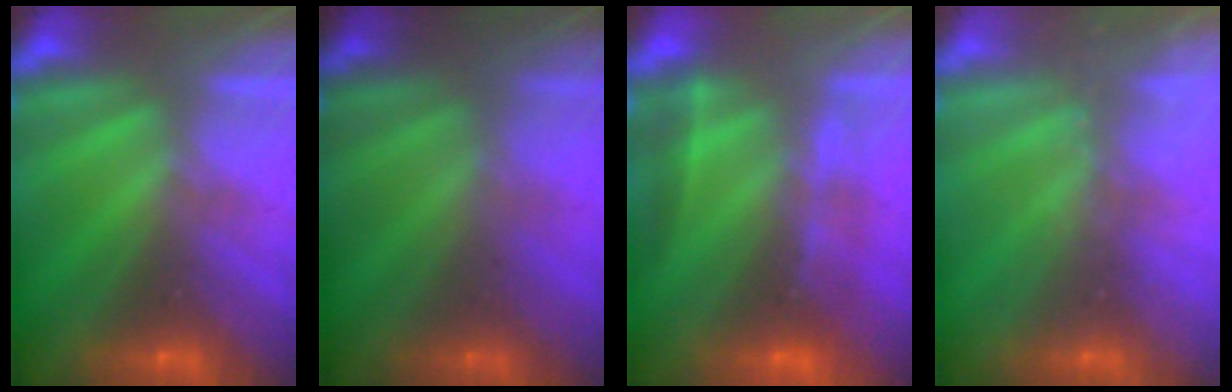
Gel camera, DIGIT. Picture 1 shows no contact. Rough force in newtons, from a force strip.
{"total": 1.7}
{"total": 2.4}
{"total": 1.4}